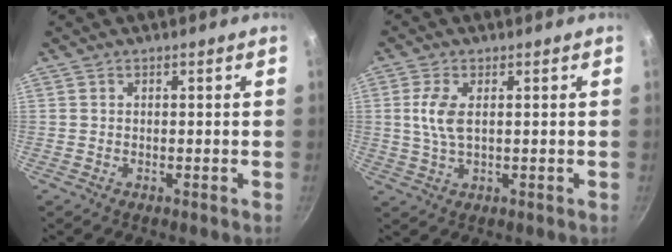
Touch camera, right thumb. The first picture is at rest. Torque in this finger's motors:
{"motor_torque": [0.40, 0.37, 0.51, -0.28, 0.14]}